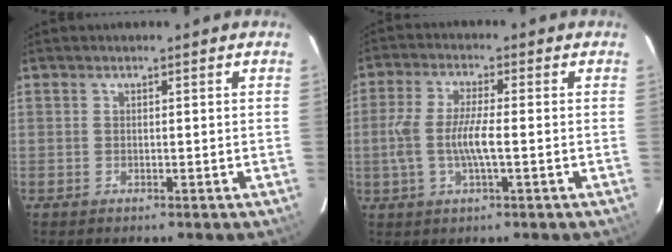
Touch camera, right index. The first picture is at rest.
{"total": 7.4, "force": [-1.3, 1.4, 7.2], "torque": [-0.146, 0.001, -0.025]}